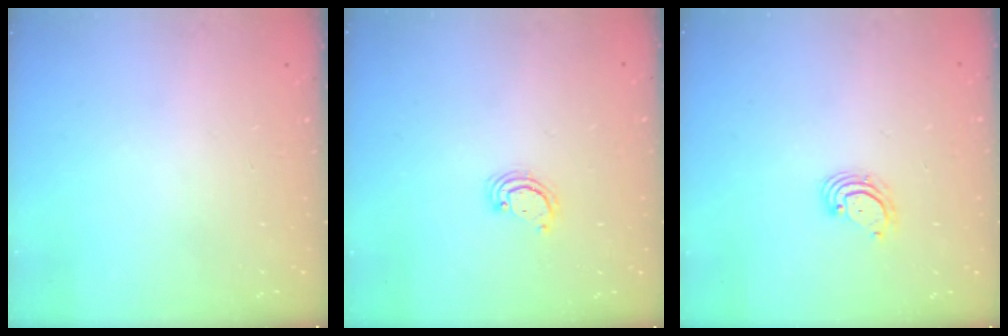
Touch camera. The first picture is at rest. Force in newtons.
{"total": 2.9, "press": 2.8, "slide": 0.3}
{"total": 2.9, "press": 2.9, "slide": 0.1}